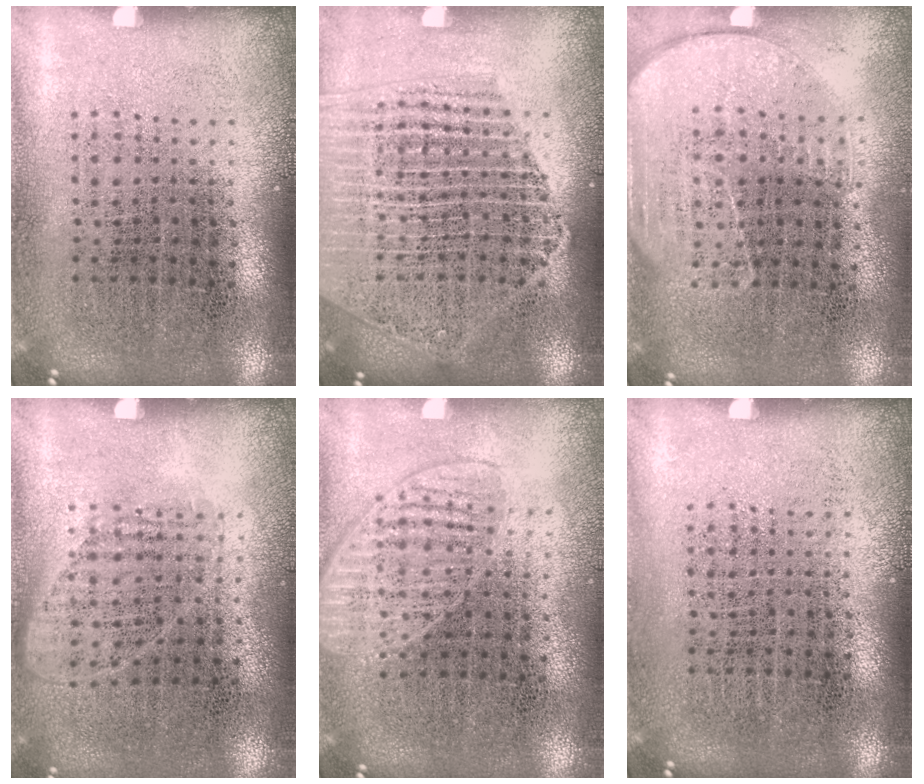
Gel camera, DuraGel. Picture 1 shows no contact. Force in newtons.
{"total": 1.9, "press": 1.8, "slide": 0.7}
{"total": 1.7, "press": 1.5, "slide": 0.9}
{"total": 0.9, "press": 0.8, "slide": 0.5}
{"total": 1.3, "press": 1.2, "slide": 0.6}
{"total": 0.0}